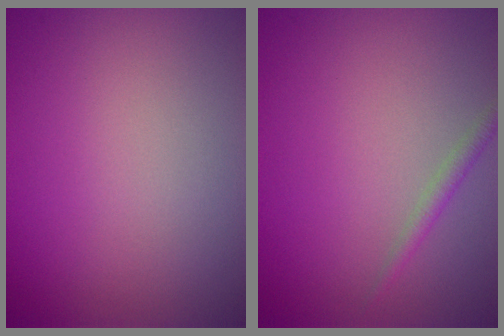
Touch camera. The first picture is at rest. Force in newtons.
{"total": 1.1, "press": 1.1, "slide": 0.1}